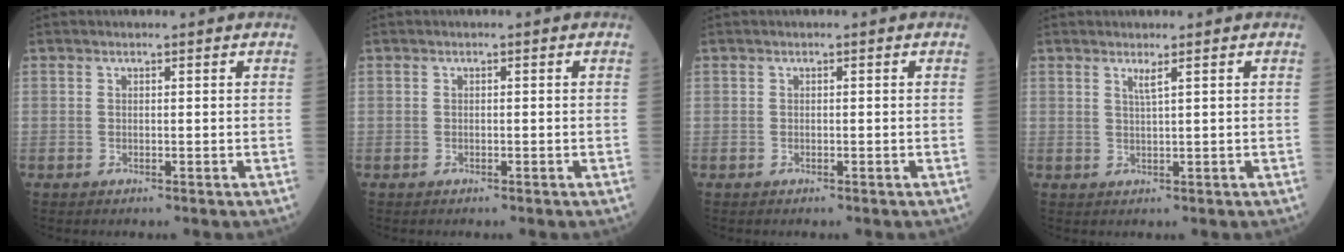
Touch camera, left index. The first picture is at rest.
{"total": 0.0}
{"total": 0.0}
{"total": 1.3, "force": [0.7, -0.5, 1.0], "torque": [-0.022, -0.012, 0.014]}